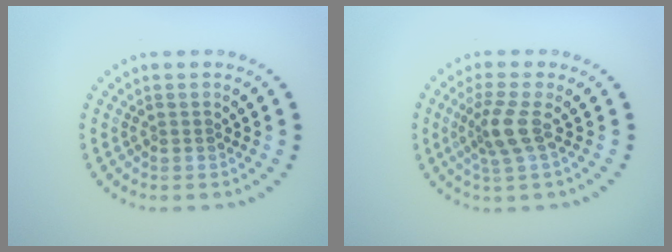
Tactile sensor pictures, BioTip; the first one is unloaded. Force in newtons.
{"total": 2.8, "press": 2.0, "slide": 2.0}